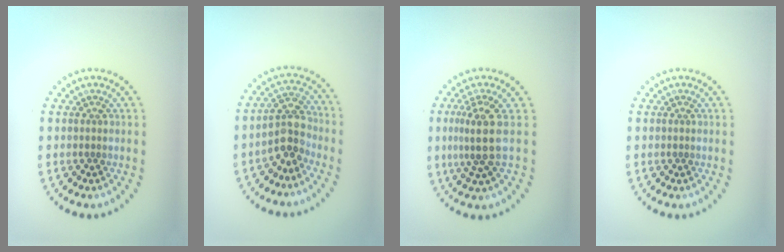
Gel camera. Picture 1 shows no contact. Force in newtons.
{"total": 3.3, "press": 2.9, "slide": 1.7}
{"total": 3.4, "press": 2.6, "slide": 2.3}
{"total": 0.0}